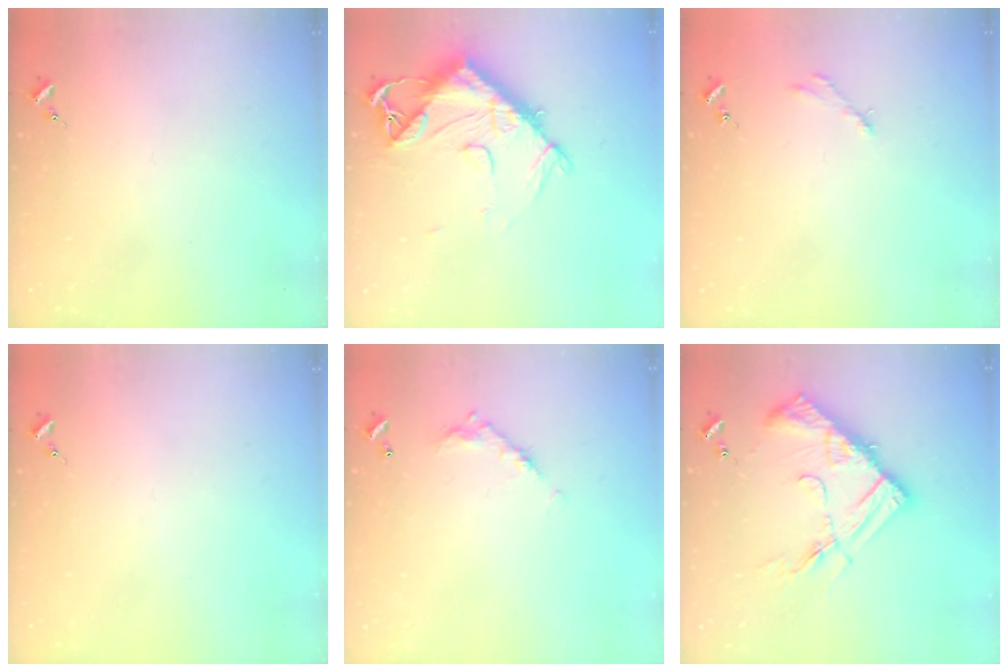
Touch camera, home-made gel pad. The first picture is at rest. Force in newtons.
{"total": 13.6, "press": 13.5, "slide": 1.4}
{"total": 2.5, "press": 2.5, "slide": 0.3}
{"total": 0.0}
{"total": 8.4, "press": 8.4, "slide": 0.4}
{"total": 16.6, "press": 16.6, "slide": 1.1}